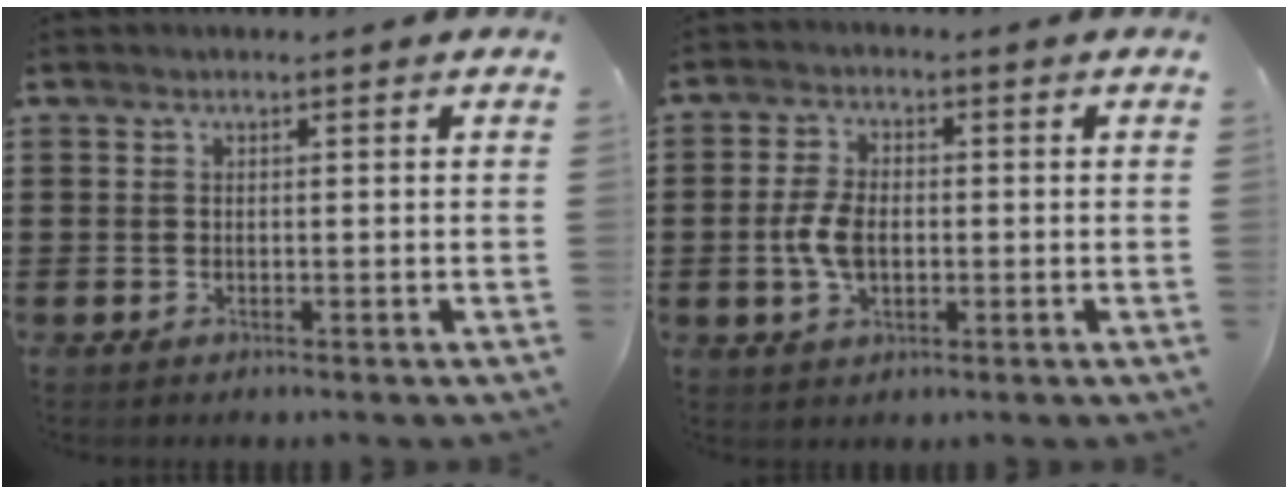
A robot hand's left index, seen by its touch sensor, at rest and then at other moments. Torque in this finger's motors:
{"motor_torque": [1.01, 0.46, 0.54, 0.13]}